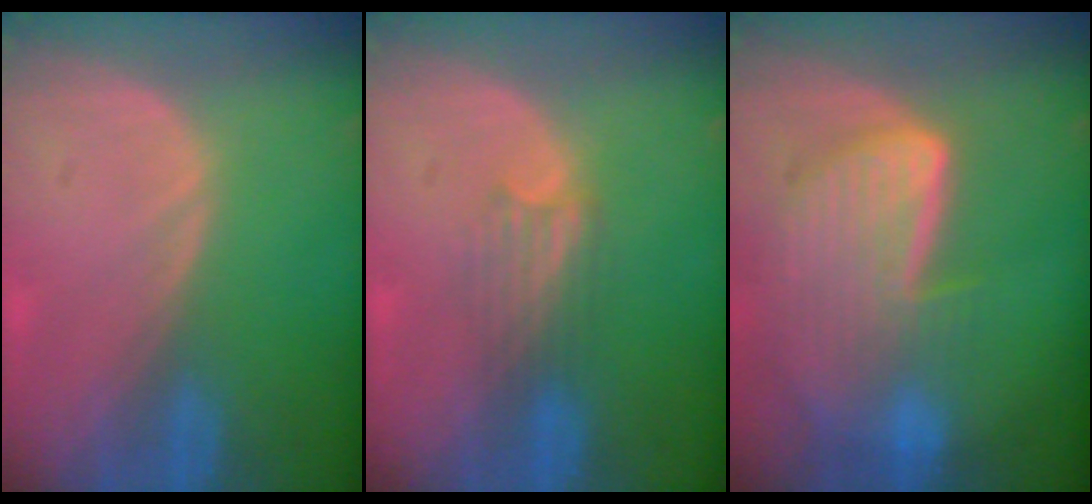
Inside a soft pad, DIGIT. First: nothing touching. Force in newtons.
{"total": 3.2, "press": 2.9, "slide": 1.4}
{"total": 9.3, "press": 8.1, "slide": 4.6}